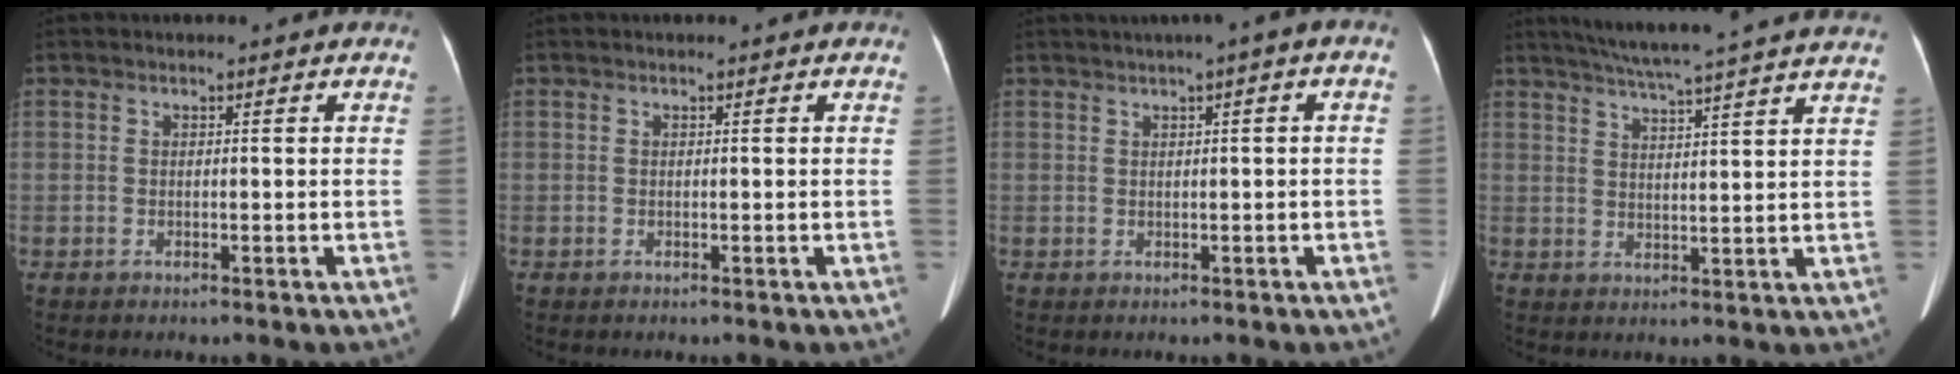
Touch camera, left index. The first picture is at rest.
{"total": 0.0}
{"total": 3.5, "force": [1.1, 0.1, 3.3], "torque": [-0.049, 0.018, 0.015]}
{"total": 18.9, "force": [16.7, -0.7, 8.9], "torque": [-0.148, 0.004, 0.217]}